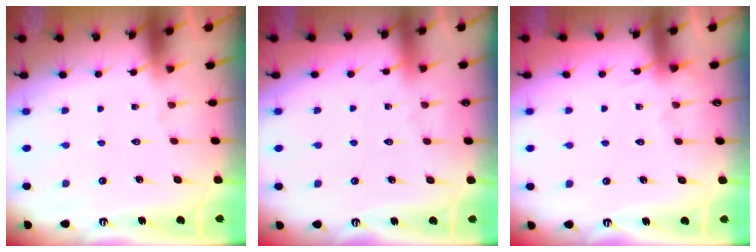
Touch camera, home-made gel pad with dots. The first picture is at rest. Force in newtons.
{"total": 3.8, "press": 3.8, "slide": 0.6}
{"total": 3.8, "press": 3.7, "slide": 0.6}